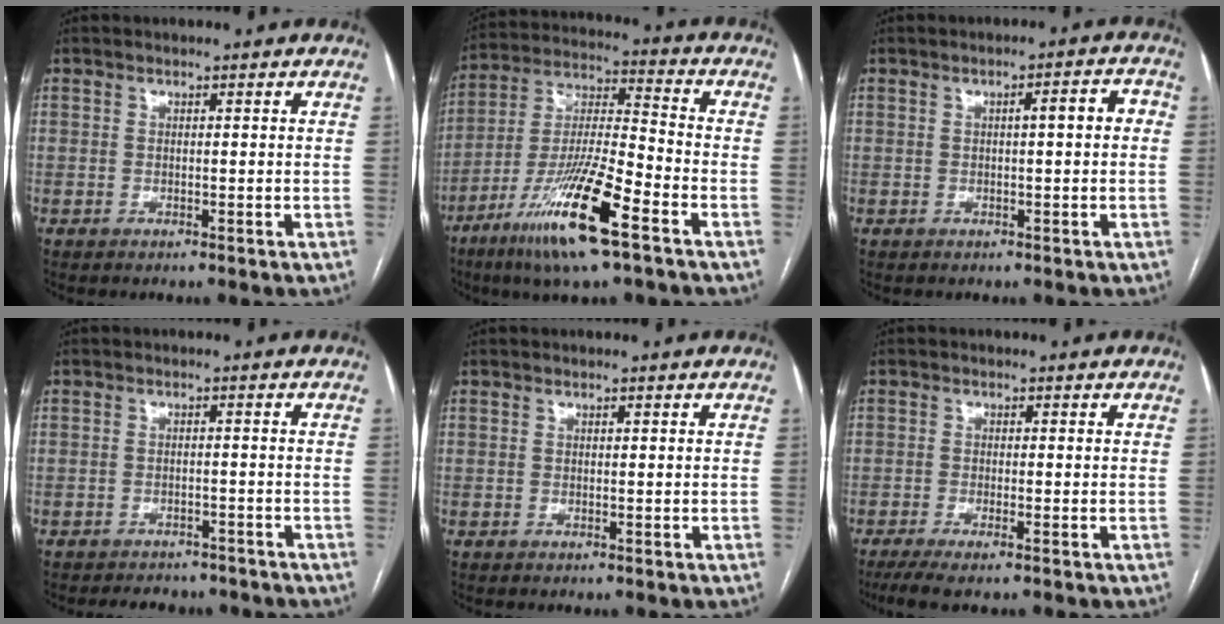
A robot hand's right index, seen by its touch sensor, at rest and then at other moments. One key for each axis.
{"total": 16.3, "fx": -8.7, "fy": 1.1, "fz": 13.8, "tx": -0.276, "ty": -0.033, "tz": -0.161}
{"total": 3.4, "fx": 0.3, "fy": 0.4, "fz": 3.4, "tx": -0.048, "ty": 0.013, "tz": 0.002}
{"total": 7.3, "fx": -6.5, "fy": 2.8, "fz": 1.6, "tx": -0.022, "ty": 0.004, "tz": -0.074}
{"total": 0.0}
{"total": 4.8, "fx": -3.3, "fy": 0.3, "fz": 3.5, "tx": -0.057, "ty": -0.012, "tz": -0.056}